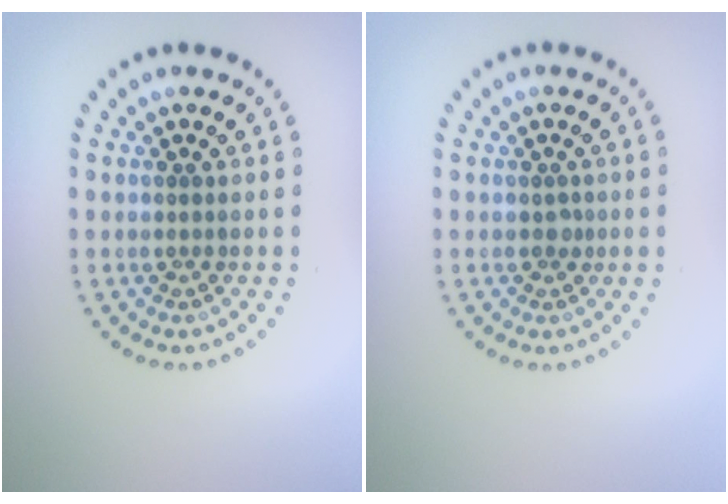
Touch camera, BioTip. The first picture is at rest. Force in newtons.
{"total": 0.6, "press": 0.6, "slide": 0.3}